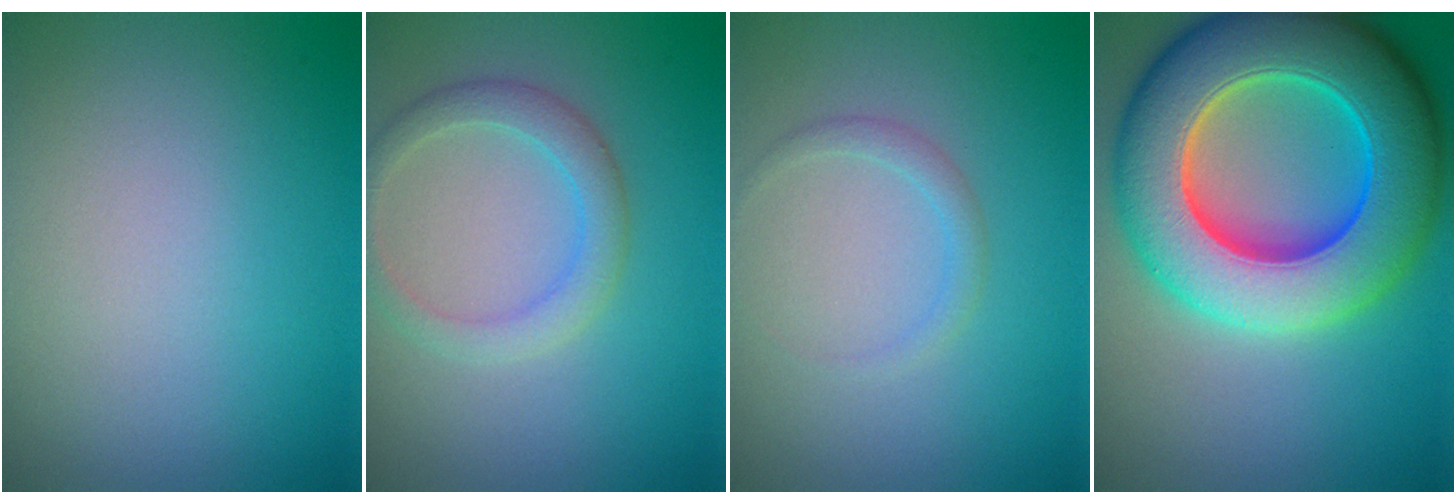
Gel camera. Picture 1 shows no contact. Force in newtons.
{"total": 2.7, "press": 2.7, "slide": 0.0}
{"total": 1.1, "press": 1.1, "slide": 0.1}
{"total": 14.0, "press": 13.9, "slide": 0.5}